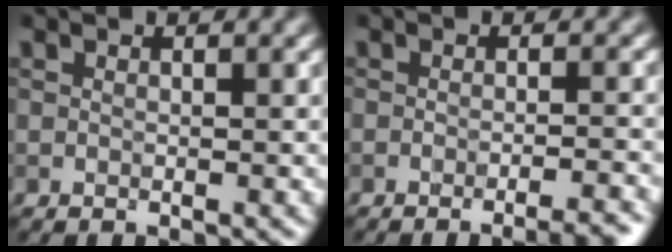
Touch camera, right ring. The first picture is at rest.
{"total": 4.2, "force": [-3.1, 1.1, 2.6], "torque": [-0.012, 0.010, -0.035]}